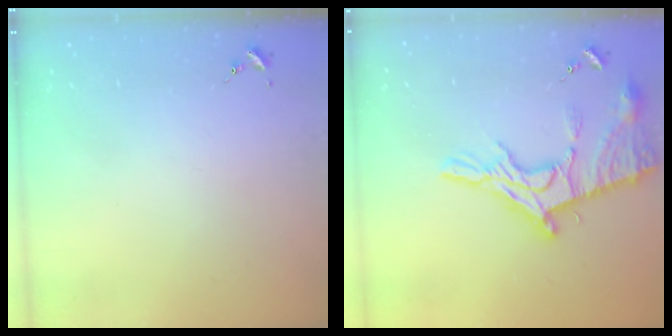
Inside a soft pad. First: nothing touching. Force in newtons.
{"total": 18.7, "press": 18.6, "slide": 1.6}